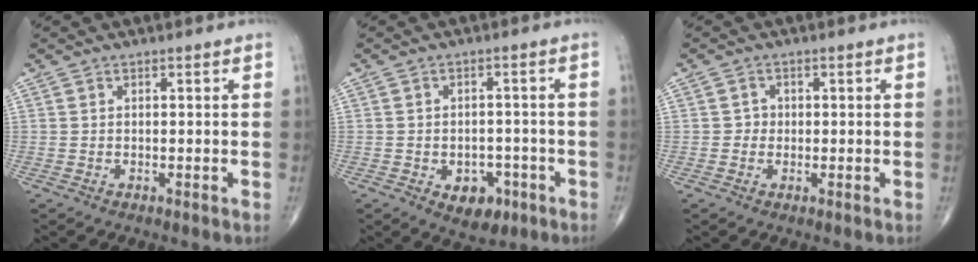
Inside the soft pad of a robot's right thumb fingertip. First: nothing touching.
{"total": 6.5, "force": [-2.7, 4.4, 3.8], "torque": [-0.023, 0.018, -0.030]}
{"total": 1.7, "force": [-0.1, 1.6, 0.4], "torque": [0.005, 0.006, -0.006]}